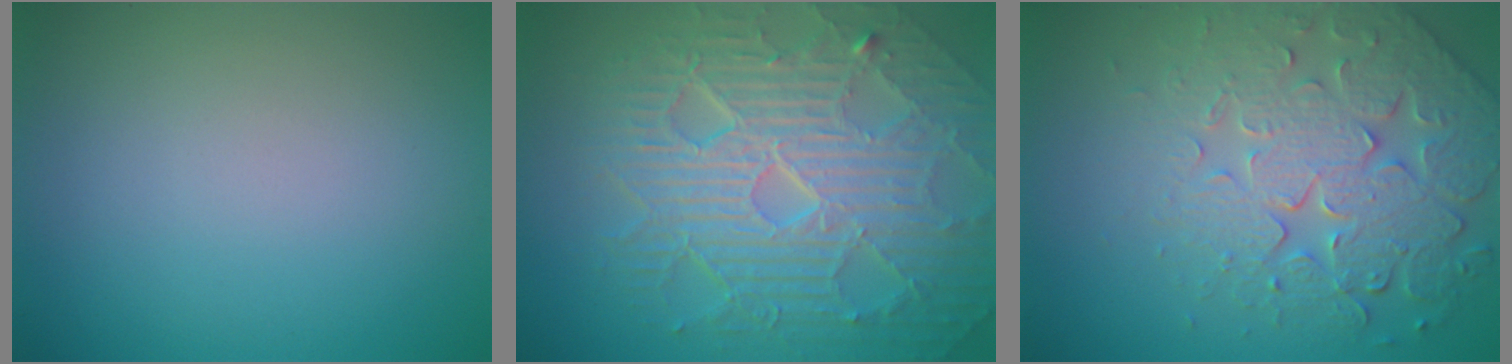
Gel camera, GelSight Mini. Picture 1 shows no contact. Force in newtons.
{"total": 10.2, "press": 6.5, "slide": 7.8}
{"total": 6.4, "press": 5.5, "slide": 3.4}